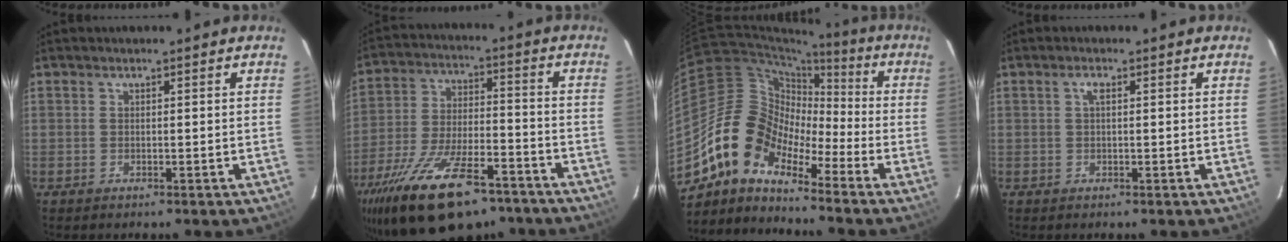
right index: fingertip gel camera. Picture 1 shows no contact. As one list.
[{"total": 23.0, "force": [-16.0, 9.0, 13.9], "torque": [-0.268, -0.033, -0.251]}, {"total": 11.5, "force": [-8.4, 6.1, 5.0], "torque": [-0.086, 0.030, -0.183]}, {"total": 1.3, "force": [0.3, 0.4, 1.2], "torque": [-0.023, 0.005, 0.004]}]